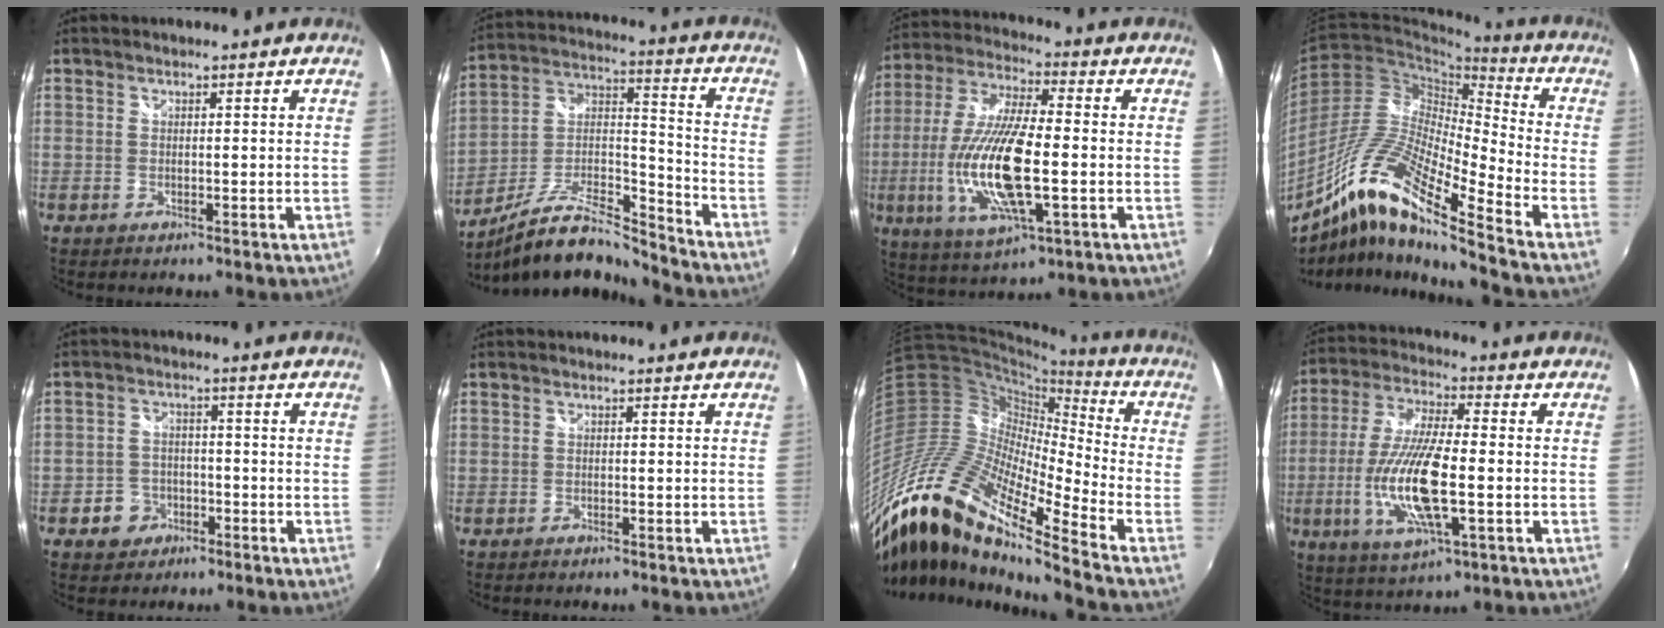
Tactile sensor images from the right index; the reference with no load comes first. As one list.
[{"total": 13.5, "force": [-11.4, 2.4, 6.8], "torque": [-0.135, 0.009, -0.211]}, {"total": 18.6, "force": [-3.4, 5.3, 17.5], "torque": [-0.358, -0.016, -0.060]}, {"total": 16.6, "force": [-11.1, 1.2, 12.3], "torque": [-0.222, -0.006, -0.230]}, {"total": 5.1, "force": [-2.8, 4.2, 0.9], "torque": [-0.031, 0.017, -0.042]}, {"total": 0.6, "force": [-0.5, 0.3, 0.0], "torque": [-0.002, 0.001, -0.011]}, {"total": 23.8, "force": [-16.6, 3.1, 16.8], "torque": [-0.276, -0.046, -0.330]}, {"total": 16.1, "force": [-3.3, 4.4, 15.1], "torque": [-0.312, -0.014, -0.063]}]